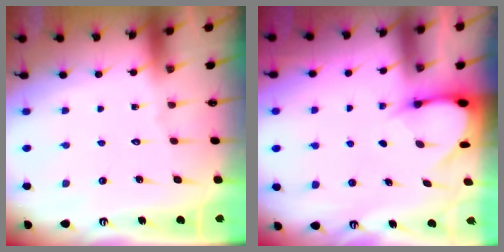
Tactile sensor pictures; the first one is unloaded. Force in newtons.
{"total": 3.5, "press": 3.5, "slide": 0.2}